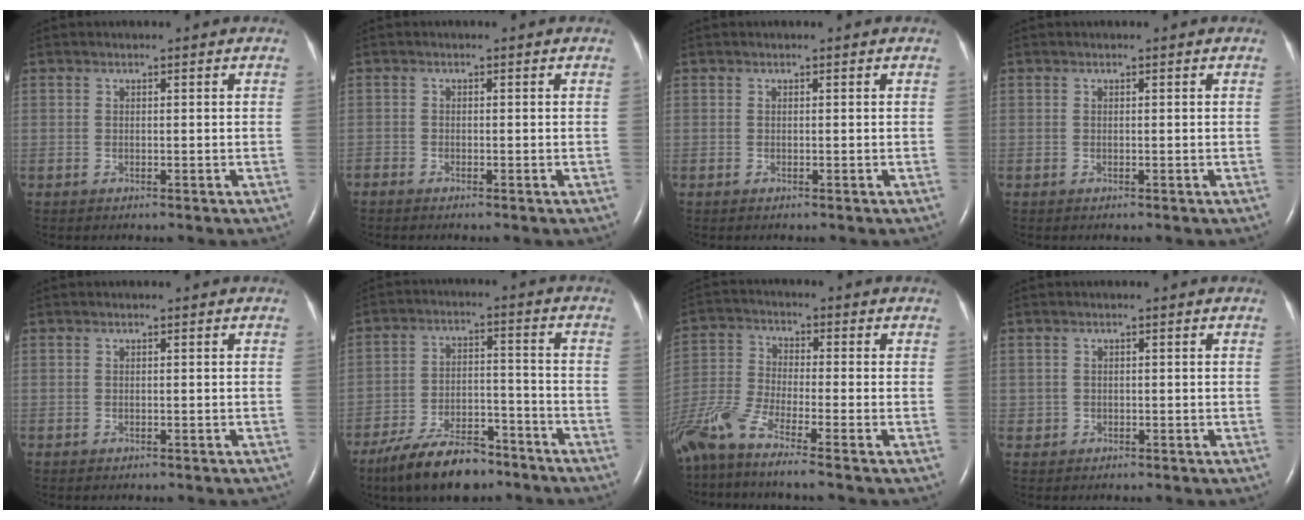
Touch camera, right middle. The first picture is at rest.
{"total": 0.7, "force": [-0.7, 0.2, 0.1], "torque": [-0.003, -0.001, -0.017]}
{"total": 0.0}
{"total": 0.0}
{"total": 1.5, "force": [-1.2, 0.6, 0.6], "torque": [-0.012, -0.002, -0.012]}
{"total": 12.2, "force": [-9.6, 4.1, 6.4], "torque": [-0.118, 0.000, -0.166]}
{"total": 9.8, "force": [-7.9, -0.8, 5.8], "torque": [-0.128, -0.032, -0.158]}
{"total": 1.0, "force": [-0.3, 0.9, 0.0], "torque": [0.003, 0.006, -0.005]}